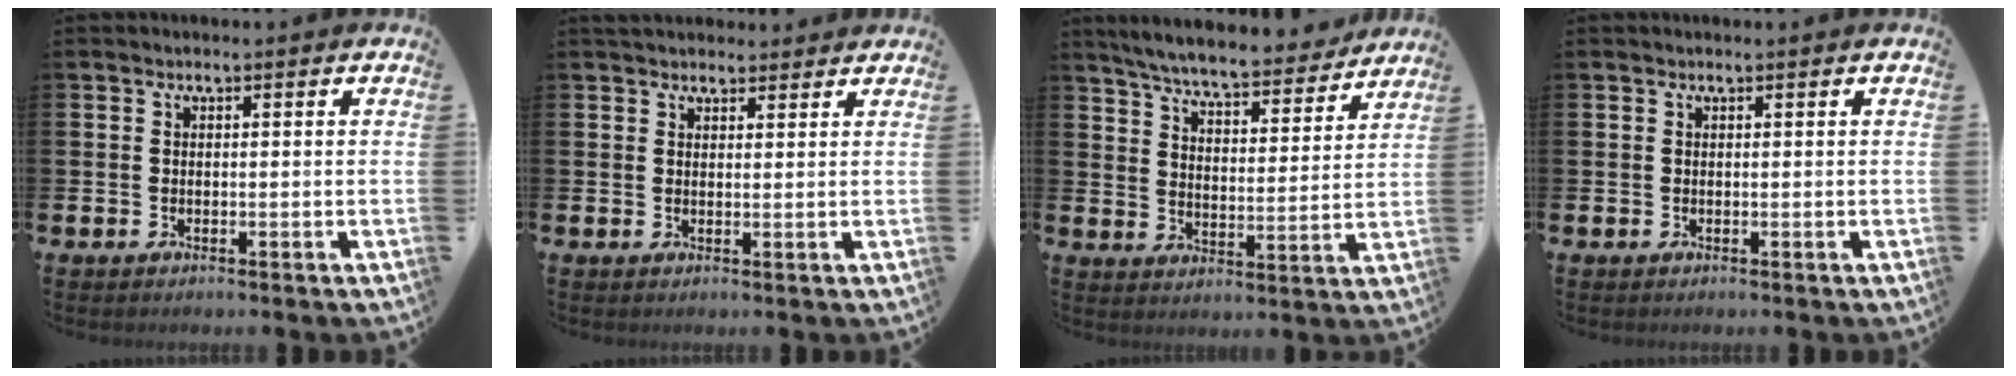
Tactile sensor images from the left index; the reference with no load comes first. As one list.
[{"total": 2.7, "force": [2.6, 0.9, 0.1], "torque": [0.005, -0.009, 0.045]}, {"total": 6.7, "force": [6.4, 0.5, 1.9], "torque": [-0.055, -0.049, 0.106]}, {"total": 0.0}]